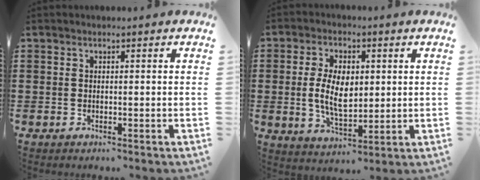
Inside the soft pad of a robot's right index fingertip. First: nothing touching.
{"total": 8.1, "force": [0.3, 4.5, 6.7], "torque": [-0.134, 0.008, 0.002]}